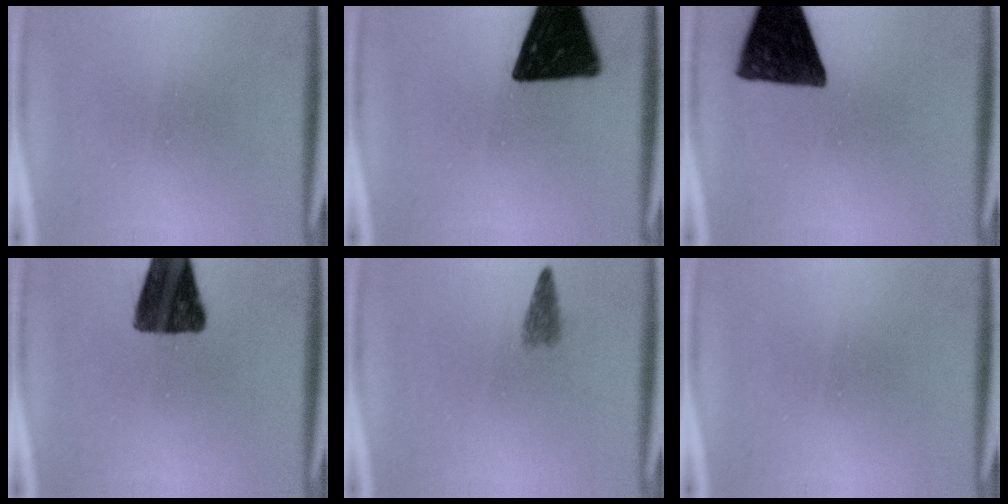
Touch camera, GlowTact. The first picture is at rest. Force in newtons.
{"total": 18.5}
{"total": 13.5}
{"total": 14.6}
{"total": 2.2}
{"total": 0.0}